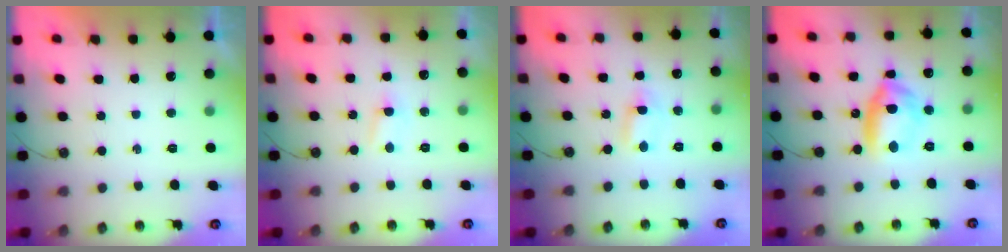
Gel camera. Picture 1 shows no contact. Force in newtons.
{"total": 2.8, "press": 2.8, "slide": 0.2}
{"total": 1.1, "press": 0.9, "slide": 0.7}
{"total": 11.2, "press": 11.1, "slide": 1.4}